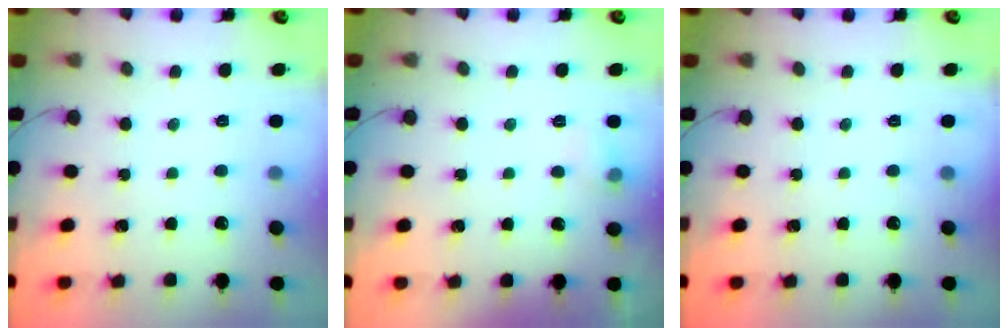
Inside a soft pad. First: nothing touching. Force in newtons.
{"total": 5.0, "press": 4.7, "slide": 1.4}
{"total": 0.0}